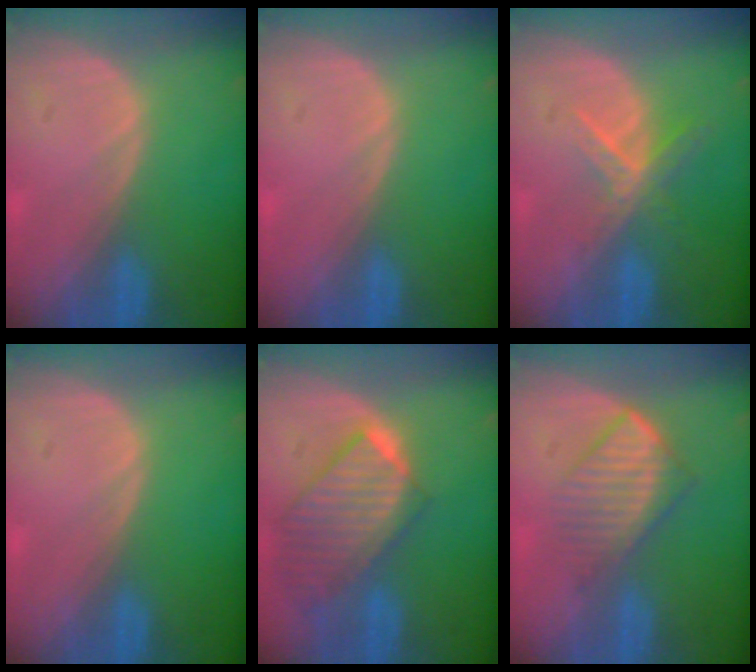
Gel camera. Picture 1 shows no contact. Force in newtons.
{"total": 0.0}
{"total": 5.6, "press": 4.9, "slide": 2.7}
{"total": 0.0}
{"total": 9.8, "press": 8.6, "slide": 4.8}
{"total": 6.9, "press": 6.0, "slide": 3.5}